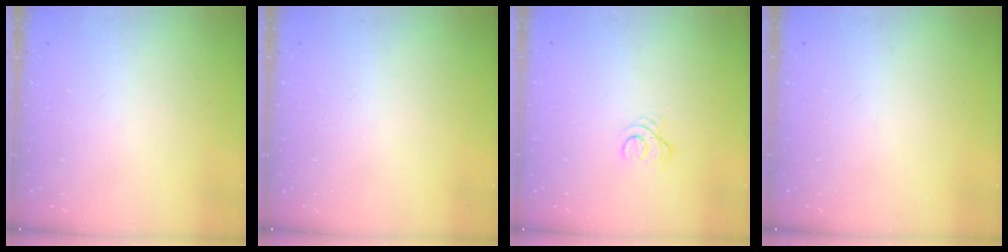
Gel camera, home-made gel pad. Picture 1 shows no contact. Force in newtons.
{"total": 0.0}
{"total": 3.0, "press": 3.0, "slide": 0.3}
{"total": 0.0}